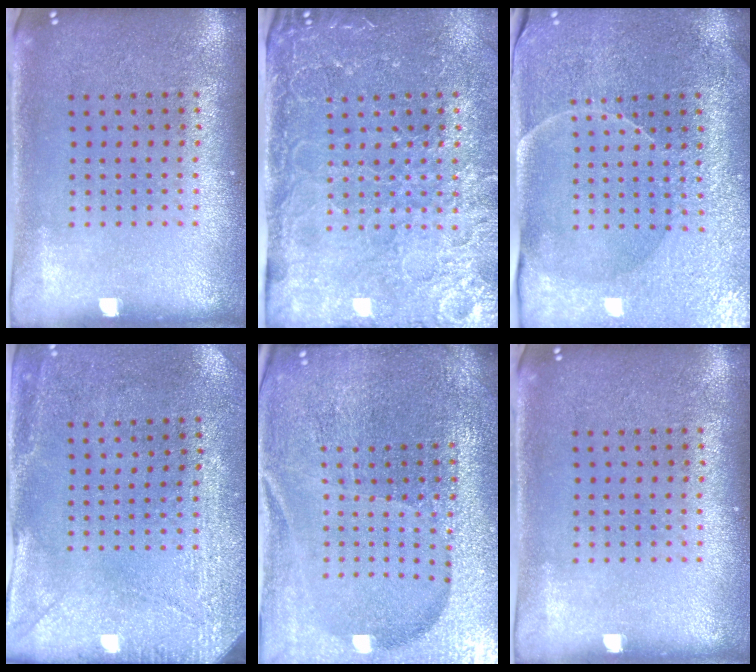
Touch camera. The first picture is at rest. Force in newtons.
{"total": 4.2, "press": 3.8, "slide": 1.8}
{"total": 3.7, "press": 3.6, "slide": 1.0}
{"total": 2.9, "press": 2.3, "slide": 1.8}
{"total": 5.1, "press": 4.7, "slide": 1.8}
{"total": 0.0}